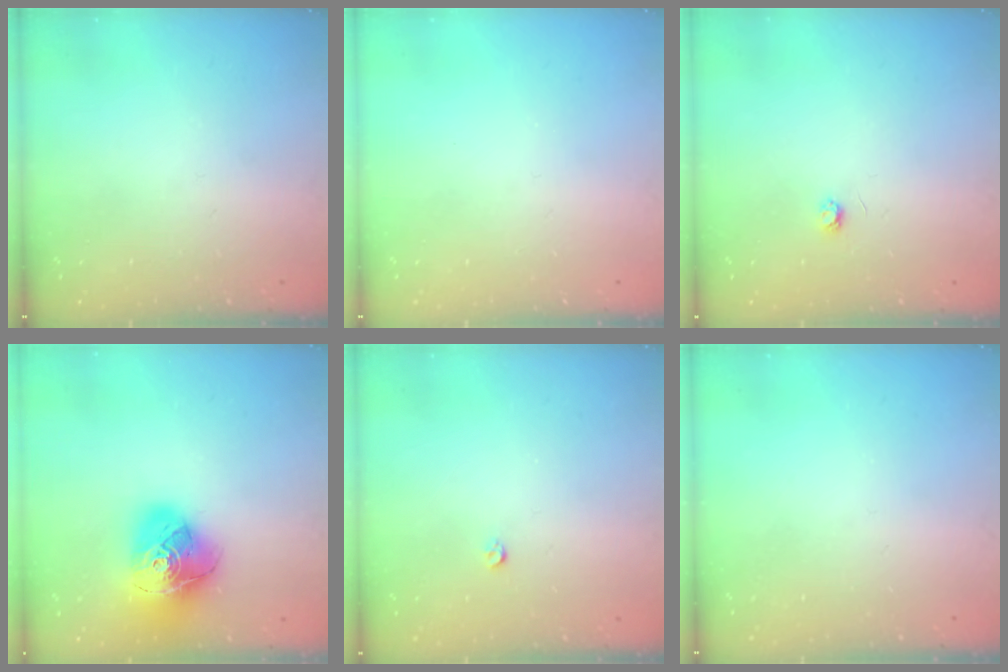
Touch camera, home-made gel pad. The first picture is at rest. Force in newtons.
{"total": 0.0}
{"total": 2.9, "press": 2.9, "slide": 0.3}
{"total": 18.9, "press": 18.8, "slide": 2.1}
{"total": 2.8, "press": 2.8, "slide": 0.5}
{"total": 0.0}